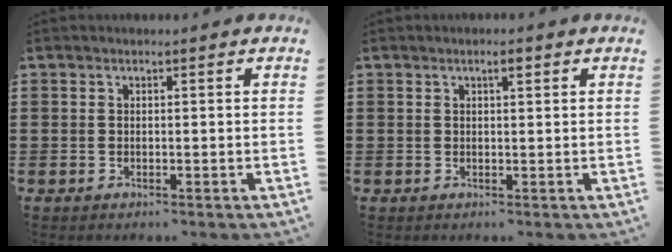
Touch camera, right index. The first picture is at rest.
{"total": 1.5, "force": [0.8, 0.3, 1.3], "torque": [-0.017, 0.001, 0.010]}